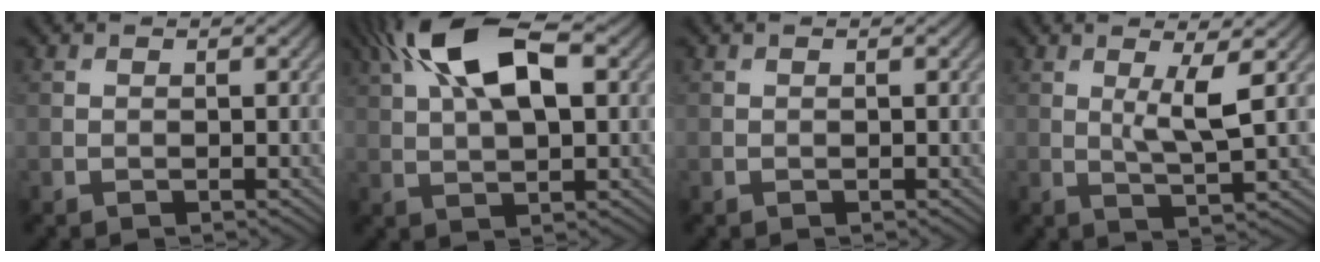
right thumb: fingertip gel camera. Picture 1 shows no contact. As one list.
[{"total": 12.9, "force": [4.8, 5.6, 10.6], "torque": [-0.207, 0.023, 0.078]}, {"total": 0.0}, {"total": 4.9, "force": [1.2, 0.5, 4.7], "torque": [-0.096, 0.002, 0.027]}]